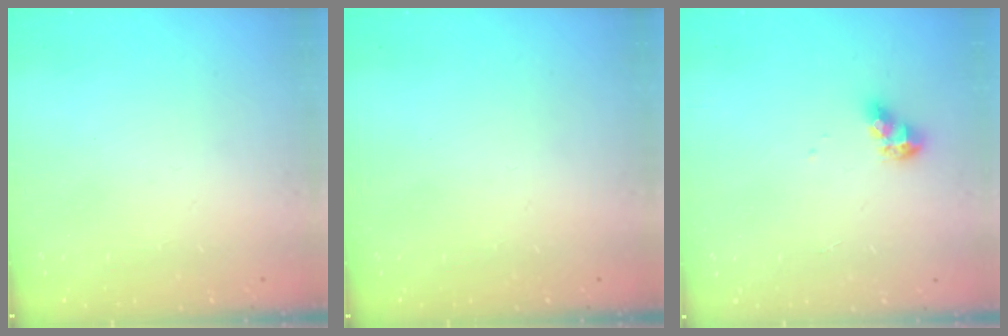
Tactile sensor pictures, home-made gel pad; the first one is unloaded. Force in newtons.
{"total": 0.0}
{"total": 7.4, "press": 7.4, "slide": 0.9}